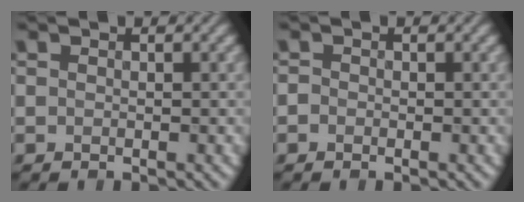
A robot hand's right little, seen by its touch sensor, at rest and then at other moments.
{"total": 0.8, "force": [-0.2, 0.8, 0.3], "torque": [-0.005, 0.003, -0.008]}